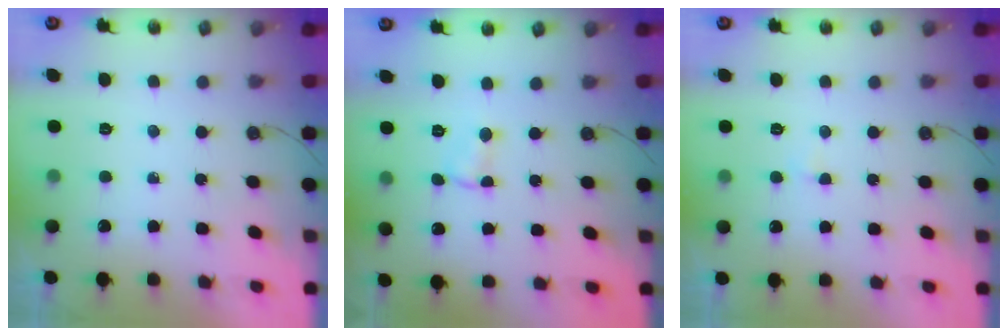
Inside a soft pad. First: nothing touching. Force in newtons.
{"total": 3.2, "press": 1.0, "slide": 3.0}
{"total": 1.7, "press": 1.7, "slide": 0.3}